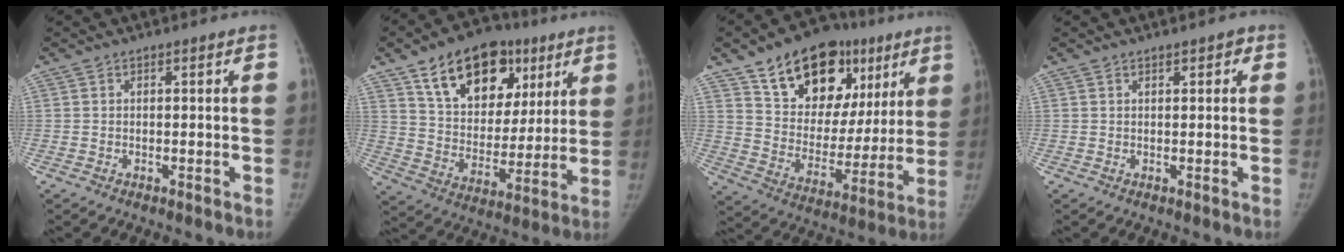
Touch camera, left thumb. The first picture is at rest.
{"total": 21.7, "force": [11.3, 13.8, 12.3], "torque": [-0.145, -0.020, 0.187]}
{"total": 24.7, "force": [13.2, 15.1, 14.4], "torque": [-0.167, -0.013, 0.217]}
{"total": 1.6, "force": [0.8, 0.8, 1.0], "torque": [-0.003, 0.001, 0.009]}